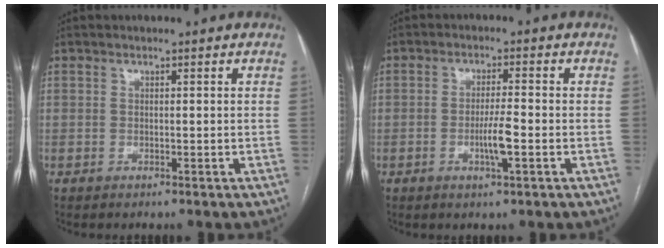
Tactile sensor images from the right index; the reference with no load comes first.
{"total": 4.2, "force": [-1.4, 0.2, 4.0], "torque": [-0.076, -0.005, -0.025]}